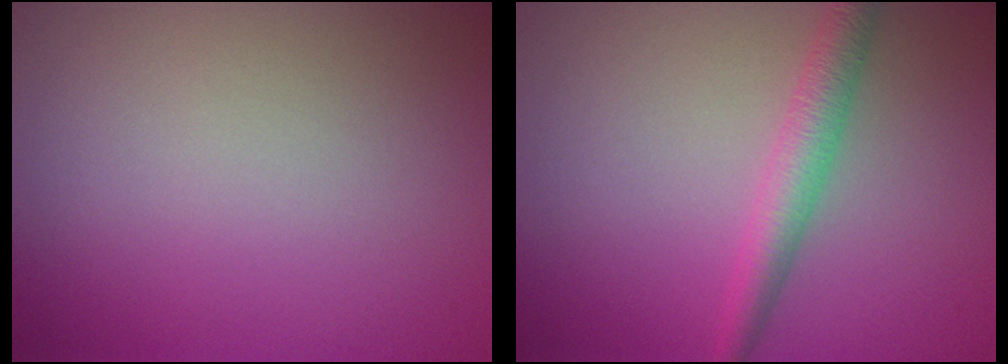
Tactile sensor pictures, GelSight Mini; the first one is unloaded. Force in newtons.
{"total": 3.0, "press": 3.0, "slide": 0.0}